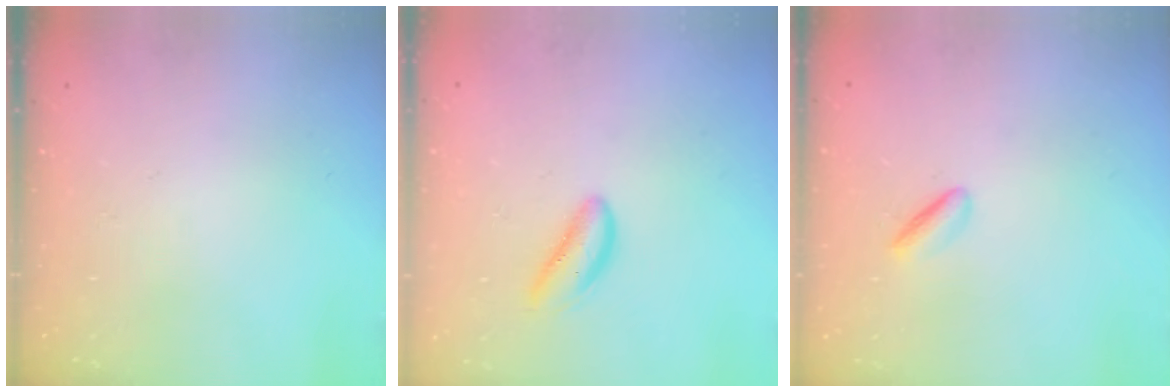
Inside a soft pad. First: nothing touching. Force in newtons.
{"total": 3.0, "press": 3.0, "slide": 0.1}
{"total": 2.2, "press": 2.1, "slide": 0.8}